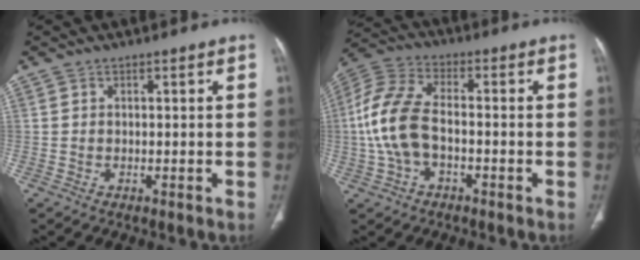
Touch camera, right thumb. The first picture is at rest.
{"total": 12.3, "force": [-1.7, 7.3, 9.8], "torque": [-0.217, 0.034, -0.036]}